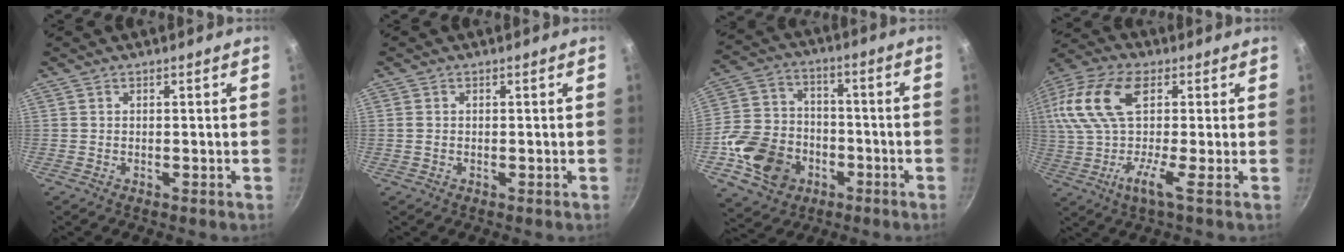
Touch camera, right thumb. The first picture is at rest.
{"total": 1.1, "force": [0.1, 0.9, 0.7], "torque": [-0.014, 0.002, 0.001]}
{"total": 16.3, "force": [-5.5, 12.9, 8.3], "torque": [-0.133, 0.041, -0.091]}
{"total": 19.3, "force": [3.0, 8.5, 17.1], "torque": [-0.358, 0.020, 0.026]}